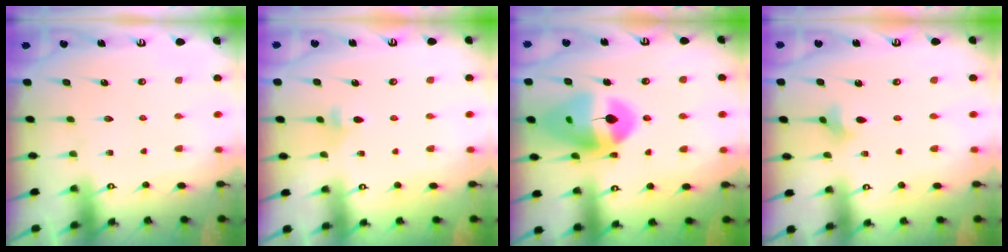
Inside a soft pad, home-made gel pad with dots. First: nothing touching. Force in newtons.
{"total": 3.2, "press": 3.2, "slide": 0.6}
{"total": 17.5, "press": 17.3, "slide": 2.4}
{"total": 2.6, "press": 2.6, "slide": 0.6}